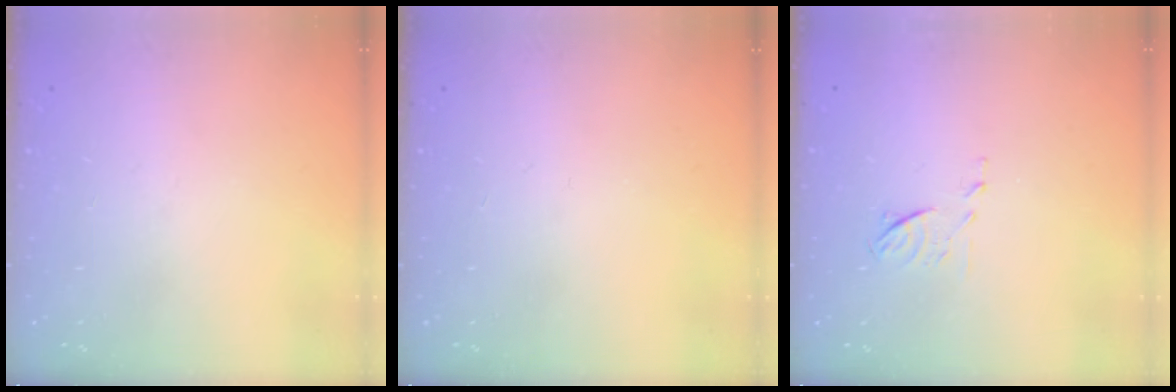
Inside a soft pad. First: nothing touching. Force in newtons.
{"total": 0.0}
{"total": 4.8, "press": 4.7, "slide": 0.9}